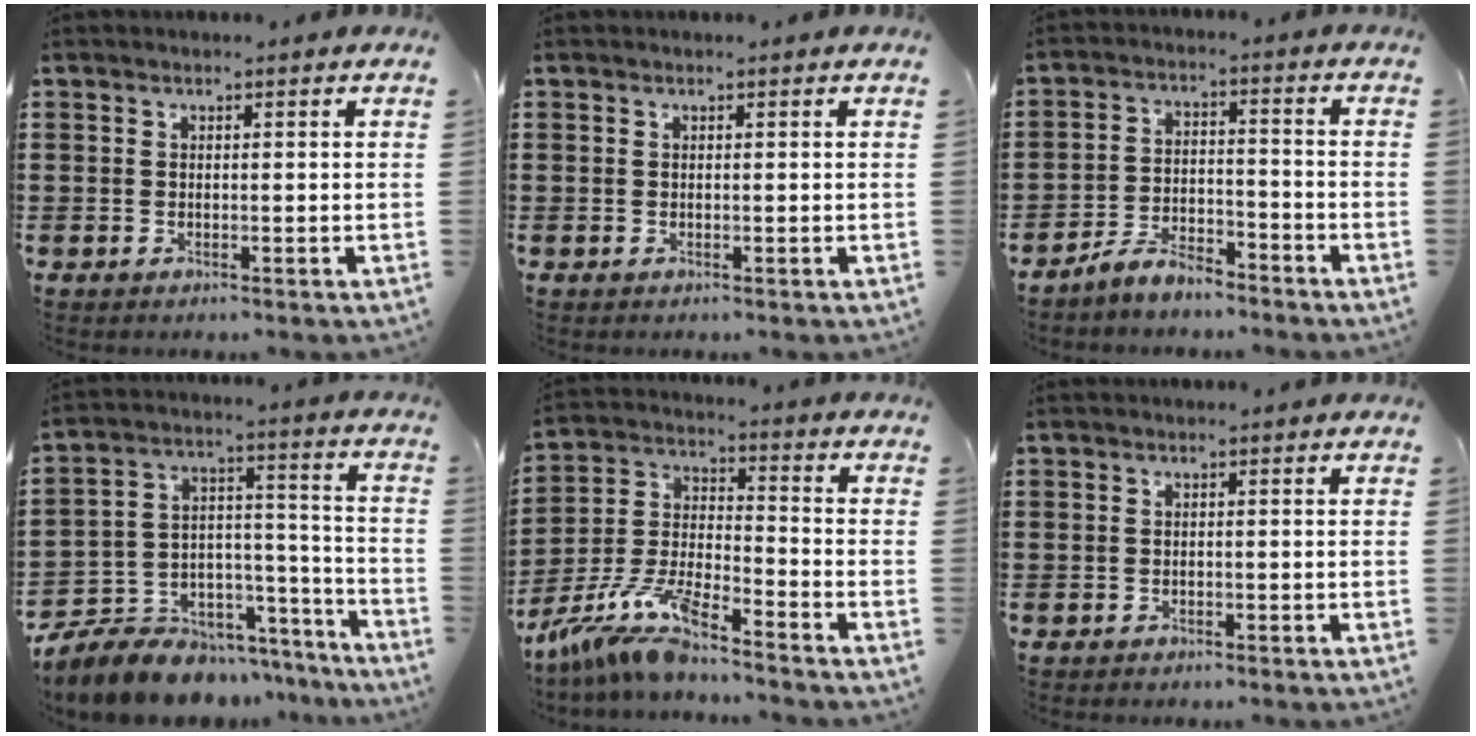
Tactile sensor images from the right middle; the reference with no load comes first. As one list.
[{"total": 0.0}, {"total": 5.3, "force": [-5.0, 0.9, 1.3], "torque": [-0.029, 0.009, -0.102]}, {"total": 8.3, "force": [-7.3, 3.7, 1.1], "torque": [-0.038, 0.008, -0.140]}, {"total": 9.6, "force": [-8.3, 1.1, 4.7], "torque": [-0.113, -0.003, -0.171]}, {"total": 1.1, "force": [-0.9, 0.7, -0.1], "torque": [0.000, 0.004, -0.021]}]